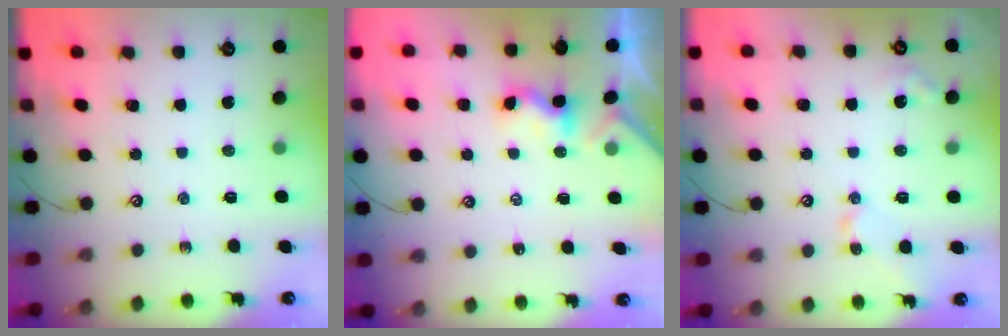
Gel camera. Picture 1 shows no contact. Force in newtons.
{"total": 1.4, "press": 1.3, "slide": 0.4}
{"total": 3.7, "press": 3.7, "slide": 0.2}